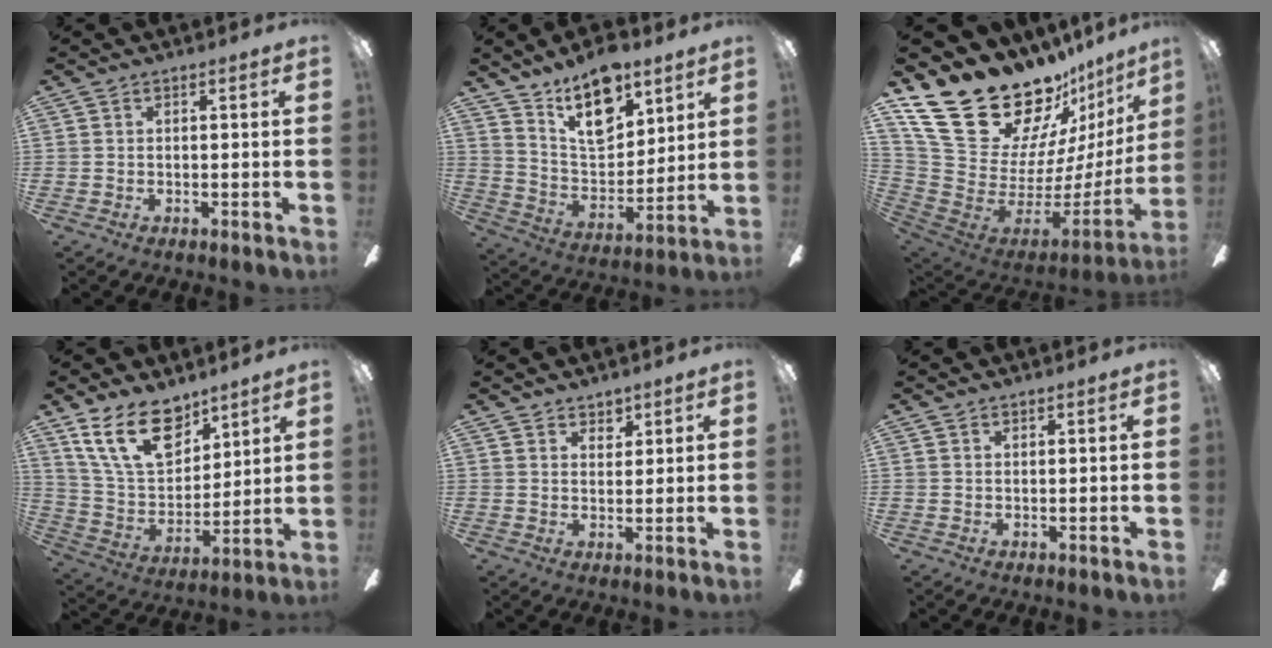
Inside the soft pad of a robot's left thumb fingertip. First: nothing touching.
{"total": 17.0, "force": [11.4, 8.6, 9.3], "torque": [-0.142, -0.064, 0.203]}
{"total": 29.8, "force": [20.2, 14.4, 16.4], "torque": [-0.259, -0.151, 0.409]}
{"total": 18.9, "force": [11.8, 10.3, 10.6], "torque": [-0.208, -0.049, 0.216]}
{"total": 3.6, "force": [3.1, 1.9, 0.1], "torque": [0.005, -0.015, 0.055]}
{"total": 1.0, "force": [0.9, 0.4, 0.0], "torque": [0.000, -0.001, 0.019]}